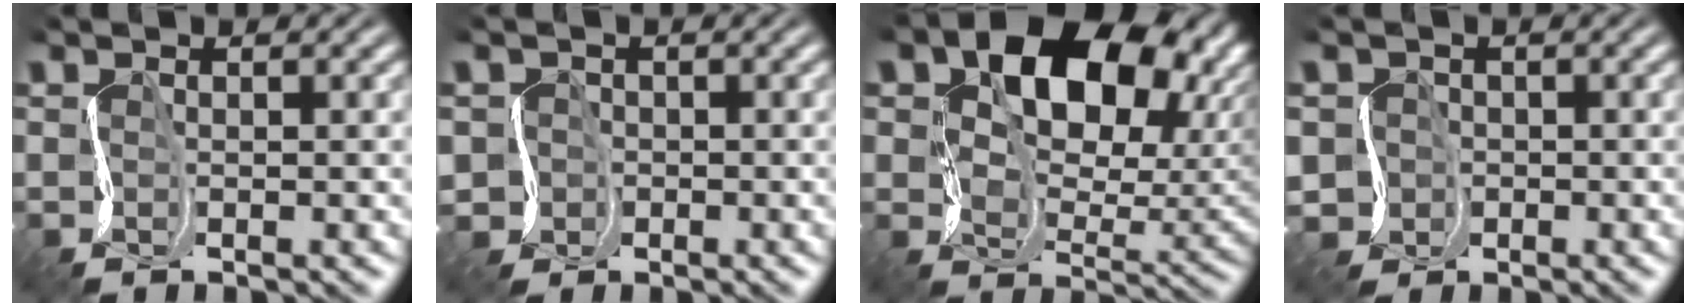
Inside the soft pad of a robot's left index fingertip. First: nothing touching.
{"total": 1.6, "force": [-0.9, 1.3, -0.6], "torque": [0.004, -0.006, -0.010]}
{"total": 10.6, "force": [4.3, 6.8, 6.9], "torque": [-0.116, -0.006, 0.081]}
{"total": 2.0, "force": [-1.0, 1.7, -0.5], "torque": [-0.005, -0.006, -0.011]}